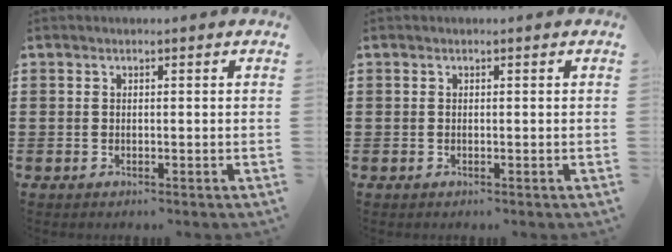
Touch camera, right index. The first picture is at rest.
{"total": 0.0}